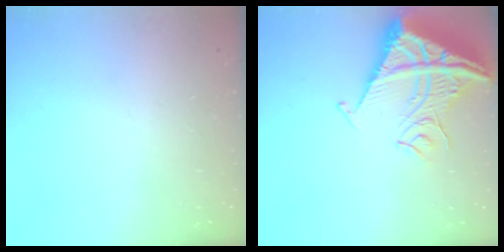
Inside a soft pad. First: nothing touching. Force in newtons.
{"total": 16.6, "press": 16.4, "slide": 2.0}